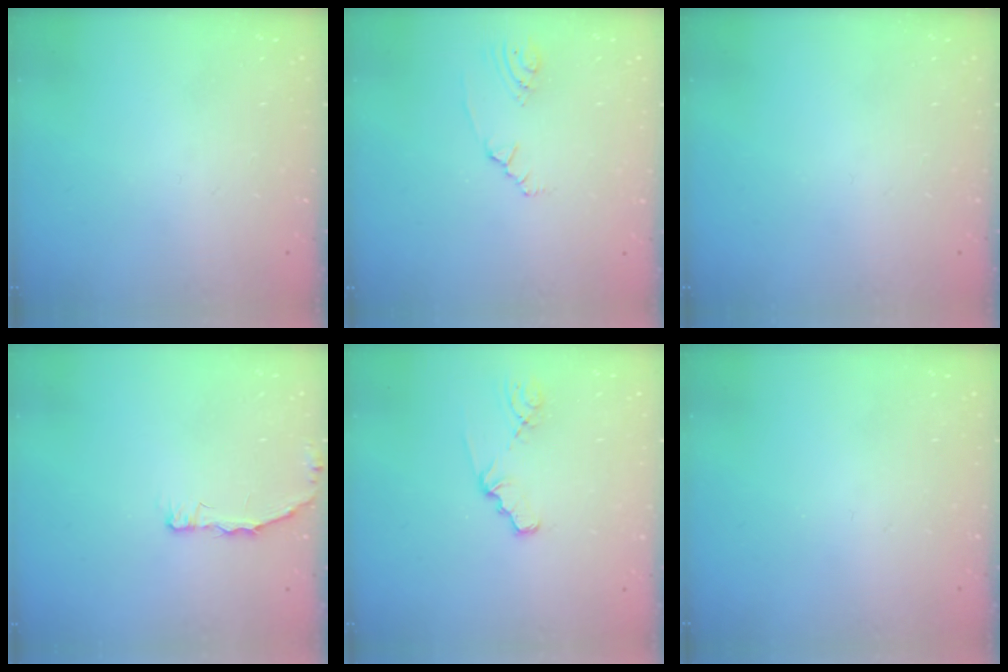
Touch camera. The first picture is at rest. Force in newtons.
{"total": 2.2, "press": 2.1, "slide": 0.8}
{"total": 0.0}
{"total": 2.9, "press": 2.9, "slide": 0.3}
{"total": 1.9, "press": 1.9, "slide": 0.3}
{"total": 0.0}